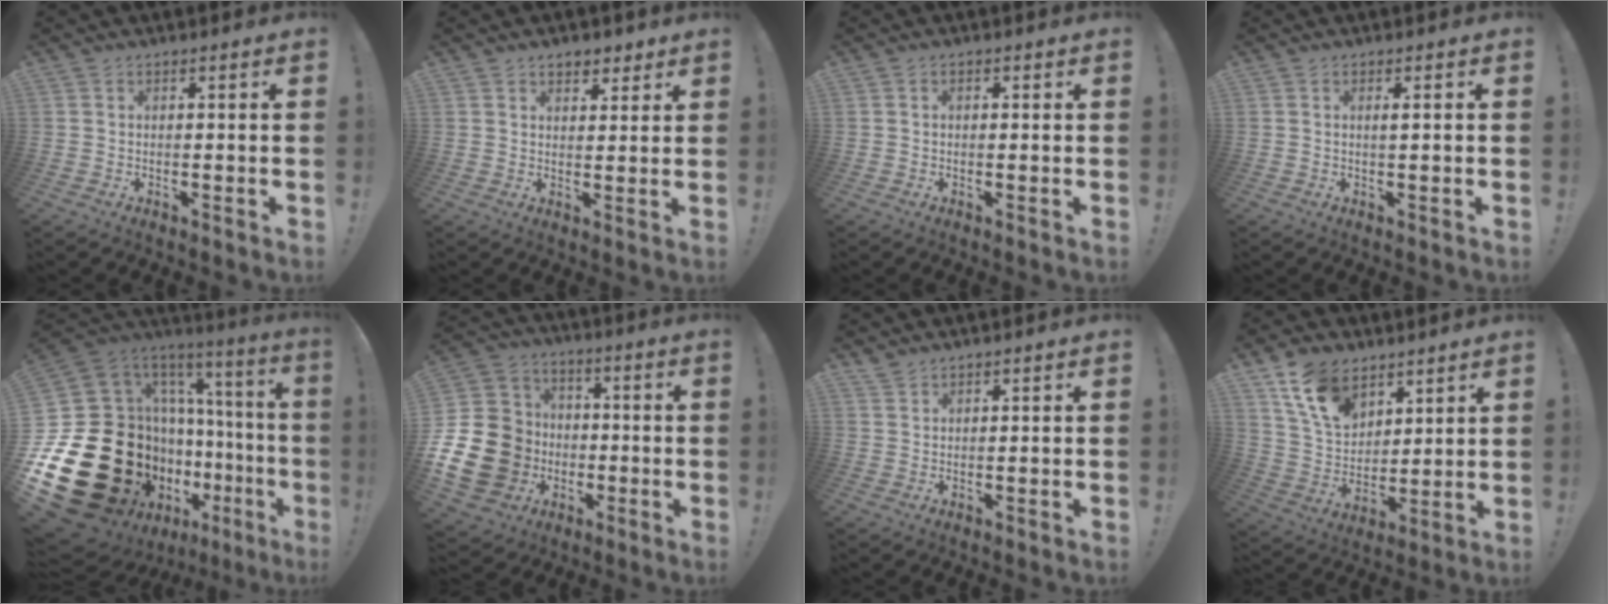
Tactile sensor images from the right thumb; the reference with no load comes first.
{"total": 4.2, "force": [2.9, 2.8, 1.2], "torque": [0.000, -0.014, 0.049]}
{"total": 0.8, "force": [-0.2, 0.5, 0.6], "torque": [-0.009, 0.002, -0.004]}
{"total": 1.6, "force": [0.4, -0.1, 1.6], "torque": [-0.020, -0.004, 0.002]}
{"total": 31.6, "force": [-8.4, 19.7, 23.2], "torque": [-0.388, -0.029, -0.046]}
{"total": 21.1, "force": [-5.0, 18.1, 9.7], "torque": [-0.190, 0.039, -0.054]}
{"total": 1.8, "force": [1.6, 0.4, 0.5], "torque": [-0.011, -0.008, 0.031]}
{"total": 14.1, "force": [9.1, 8.7, 6.3], "torque": [-0.116, -0.045, 0.177]}